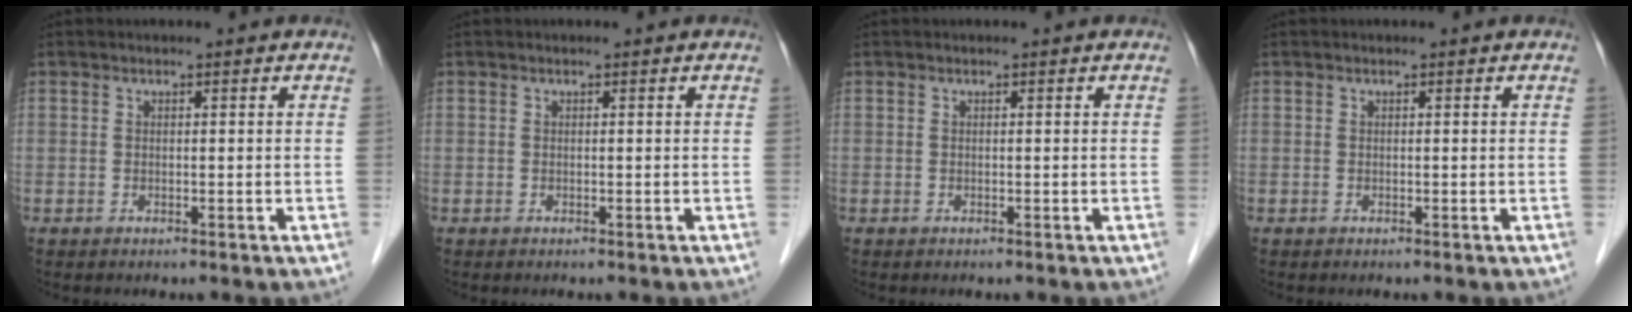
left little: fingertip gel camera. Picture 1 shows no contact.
{"total": 0.0}
{"total": 0.0}
{"total": 0.0}